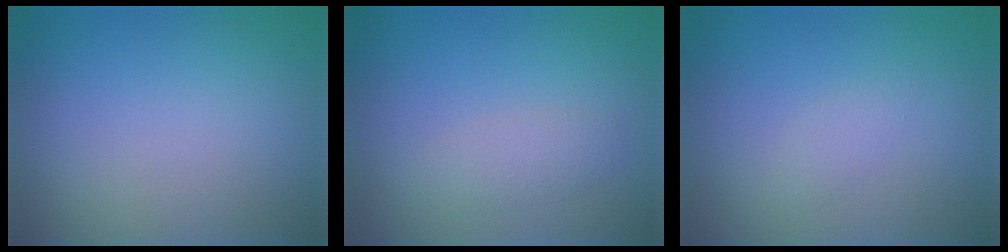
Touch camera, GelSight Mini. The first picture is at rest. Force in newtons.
{"total": 1.7, "press": 1.7, "slide": 0.1}
{"total": 1.1, "press": 1.1, "slide": 0.1}